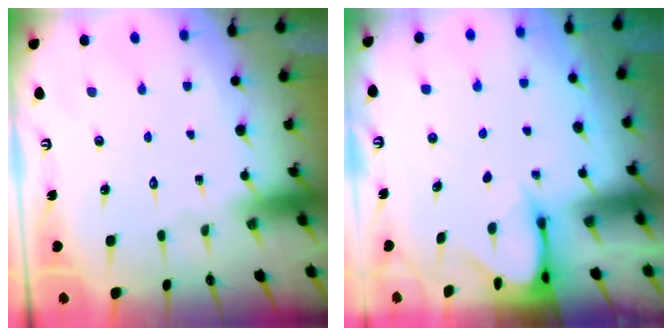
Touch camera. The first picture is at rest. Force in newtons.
{"total": 3.8, "press": 3.7, "slide": 0.3}